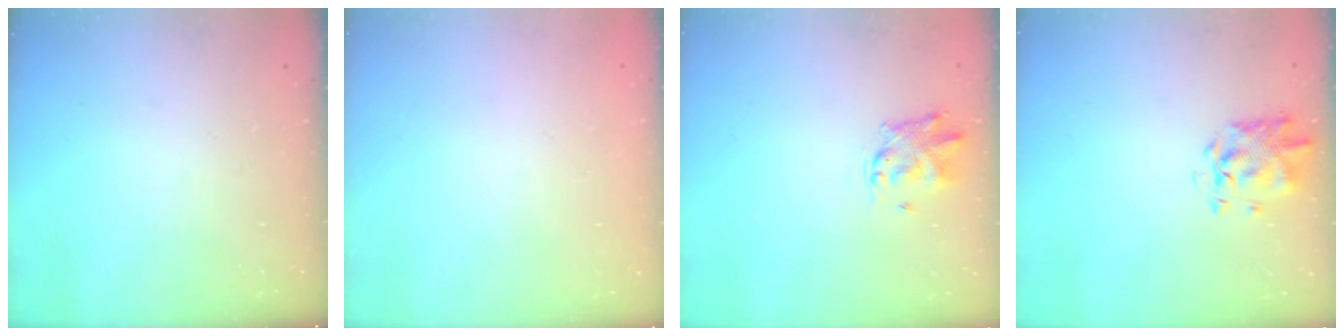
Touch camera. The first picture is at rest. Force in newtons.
{"total": 1.8, "press": 1.8, "slide": 0.2}
{"total": 2.8, "press": 2.8, "slide": 0.7}
{"total": 2.1, "press": 2.1, "slide": 0.6}